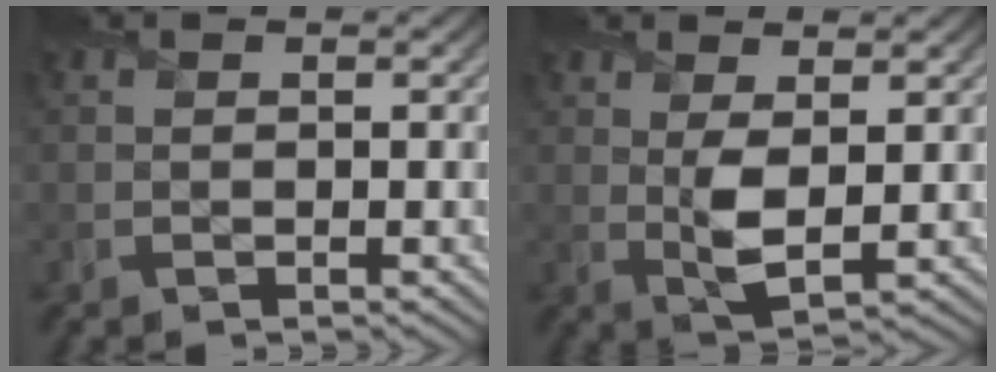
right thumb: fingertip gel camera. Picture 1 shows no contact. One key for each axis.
{"total": 3.7, "fx": 0.9, "fy": 1.3, "fz": 3.4, "tx": -0.078, "ty": -0.003, "tz": 0.021}